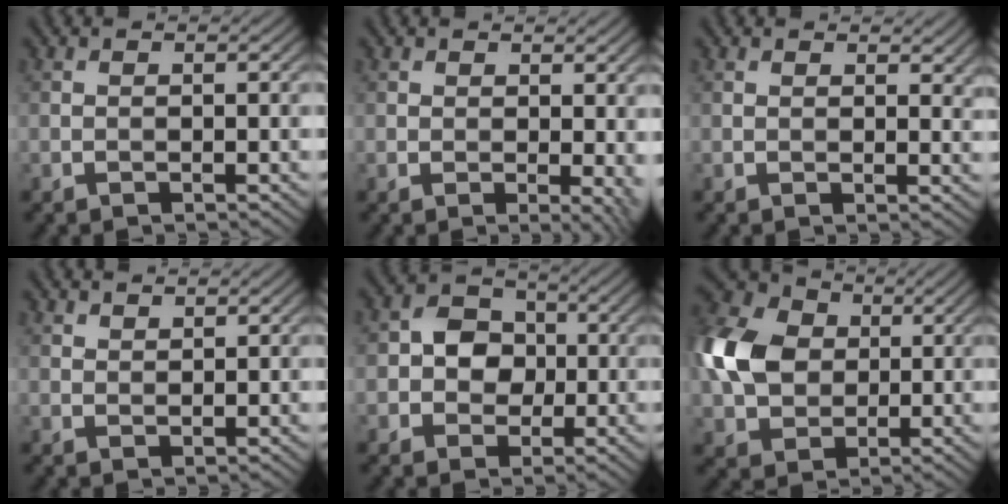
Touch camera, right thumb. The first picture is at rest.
{"total": 3.1, "force": [0.6, 1.4, 2.7], "torque": [-0.038, -0.005, 0.010]}
{"total": 2.4, "force": [1.7, 1.1, 1.4], "torque": [-0.018, -0.001, 0.030]}
{"total": 1.4, "force": [1.3, 0.4, 0.4], "torque": [-0.016, -0.001, 0.030]}
{"total": 5.1, "force": [-0.2, 4.4, 2.6], "torque": [-0.041, 0.004, -0.022]}
{"total": 11.9, "force": [1.2, 9.1, 7.5], "torque": [-0.203, 0.020, 0.015]}